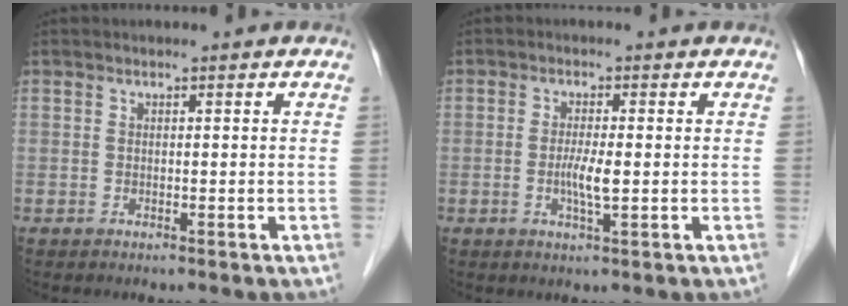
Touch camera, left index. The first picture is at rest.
{"total": 3.2, "force": [-0.4, 0.5, 3.2], "torque": [-0.057, -0.007, -0.006]}